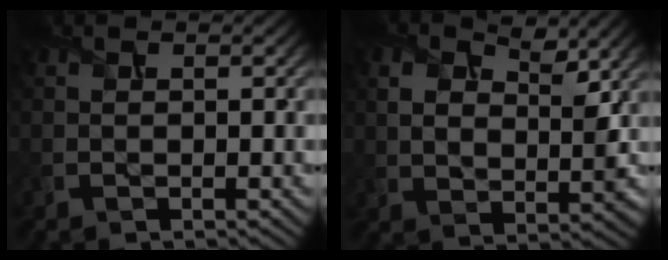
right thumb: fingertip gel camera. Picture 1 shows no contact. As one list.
[{"total": 6.9, "force": [3.2, 4.1, 4.5], "torque": [-0.084, -0.005, 0.054]}]